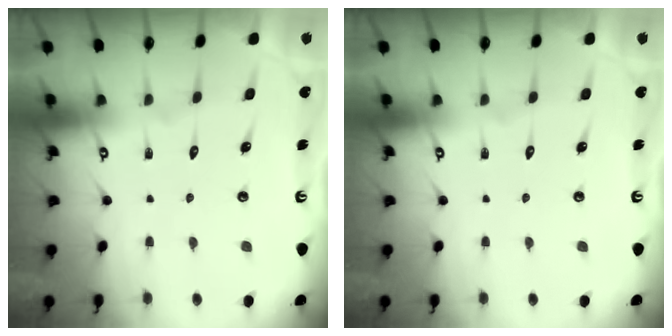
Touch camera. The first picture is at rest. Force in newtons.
{"total": 0.0}